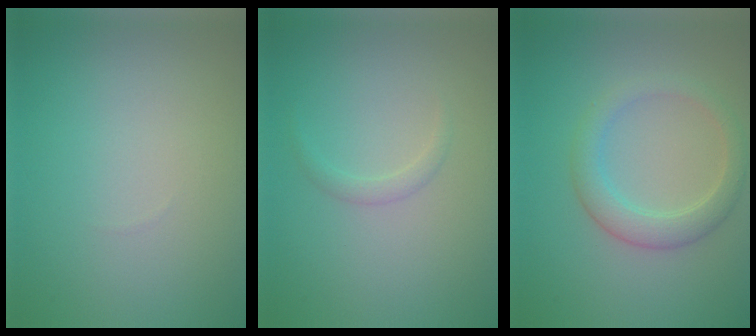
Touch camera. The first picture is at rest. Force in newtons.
{"total": 0.9, "press": 0.9, "slide": 0.0}
{"total": 2.8, "press": 2.8, "slide": 0.2}